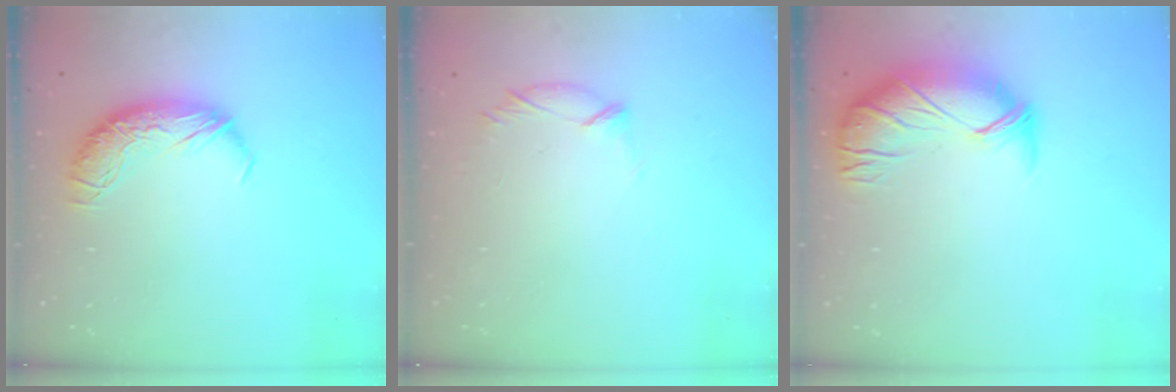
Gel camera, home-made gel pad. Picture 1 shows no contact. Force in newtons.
{"total": 5.9, "press": 5.8, "slide": 0.9}
{"total": 2.8, "press": 0.9, "slide": 2.6}